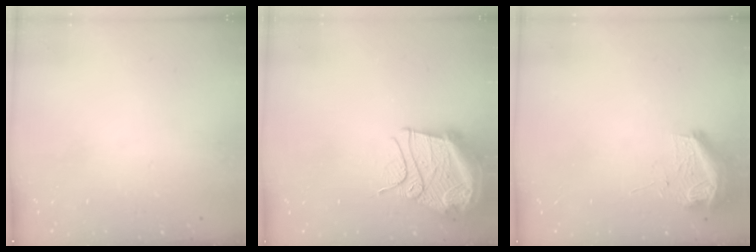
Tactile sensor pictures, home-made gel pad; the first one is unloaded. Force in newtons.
{"total": 17.5, "press": 17.4, "slide": 1.9}
{"total": 9.0, "press": 8.9, "slide": 1.1}